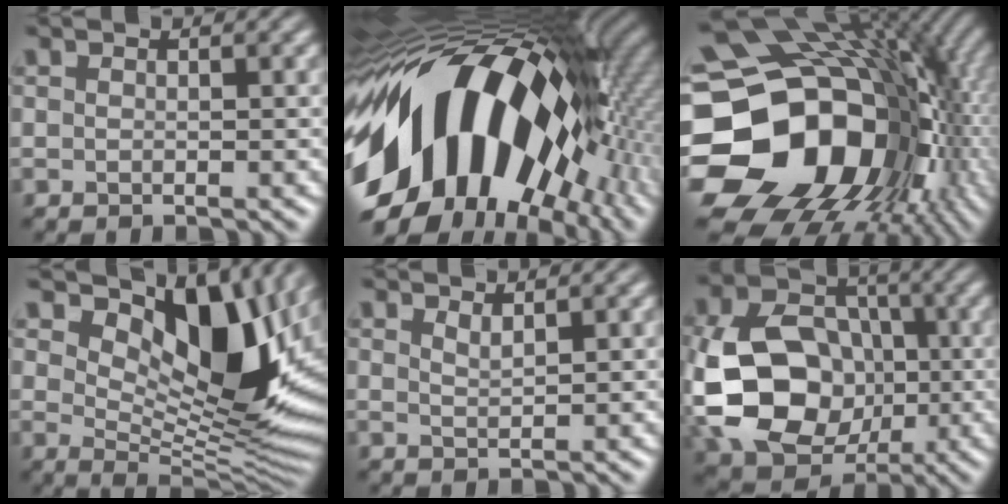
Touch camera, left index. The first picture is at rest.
{"total": 19.3, "force": [-2.2, 10.9, 15.7], "torque": [-0.273, 0.006, -0.058]}
{"total": 20.0, "force": [-2.3, 15.6, 12.3], "torque": [-0.265, -0.020, -0.020]}
{"total": 11.9, "force": [5.4, 5.3, 9.1], "torque": [-0.144, -0.003, 0.104]}
{"total": 0.8, "force": [0.7, 0.1, 0.4], "torque": [-0.002, -0.001, 0.017]}
{"total": 12.3, "force": [-2.6, 9.4, 7.4], "torque": [-0.147, -0.003, -0.043]}